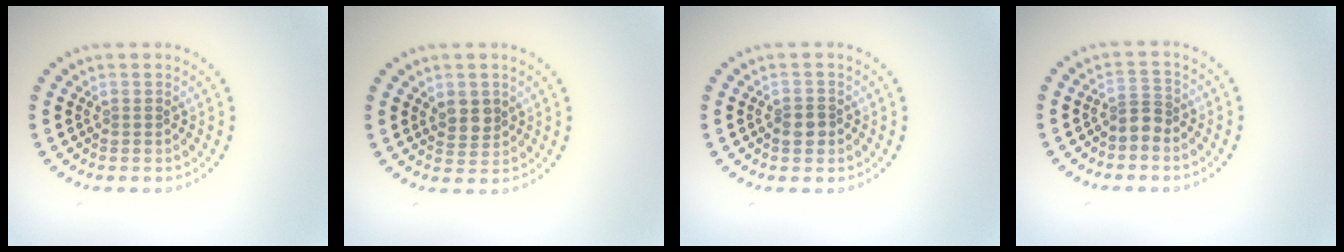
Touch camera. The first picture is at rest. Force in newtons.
{"total": 2.1, "press": 2.0, "slide": 0.7}
{"total": 1.7, "press": 1.6, "slide": 0.6}
{"total": 2.0, "press": 1.6, "slide": 1.2}